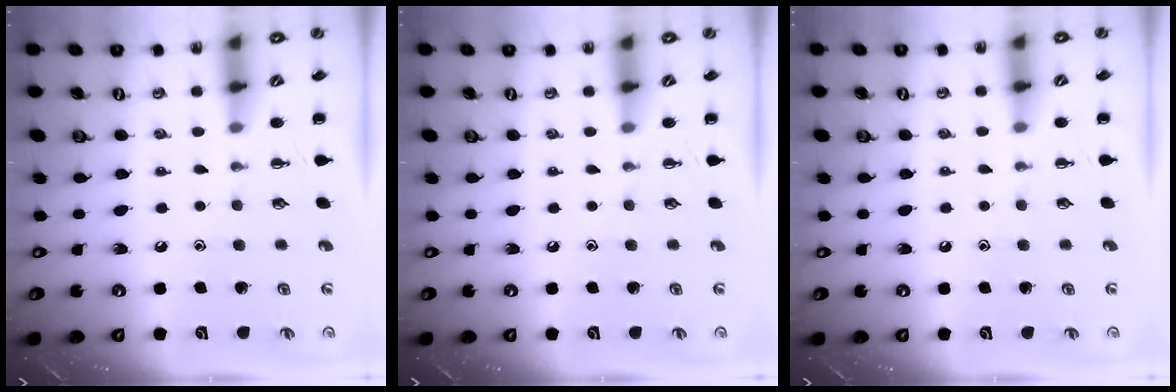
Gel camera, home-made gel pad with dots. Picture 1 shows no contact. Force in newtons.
{"total": 0.0}
{"total": 3.6, "press": 3.3, "slide": 1.3}